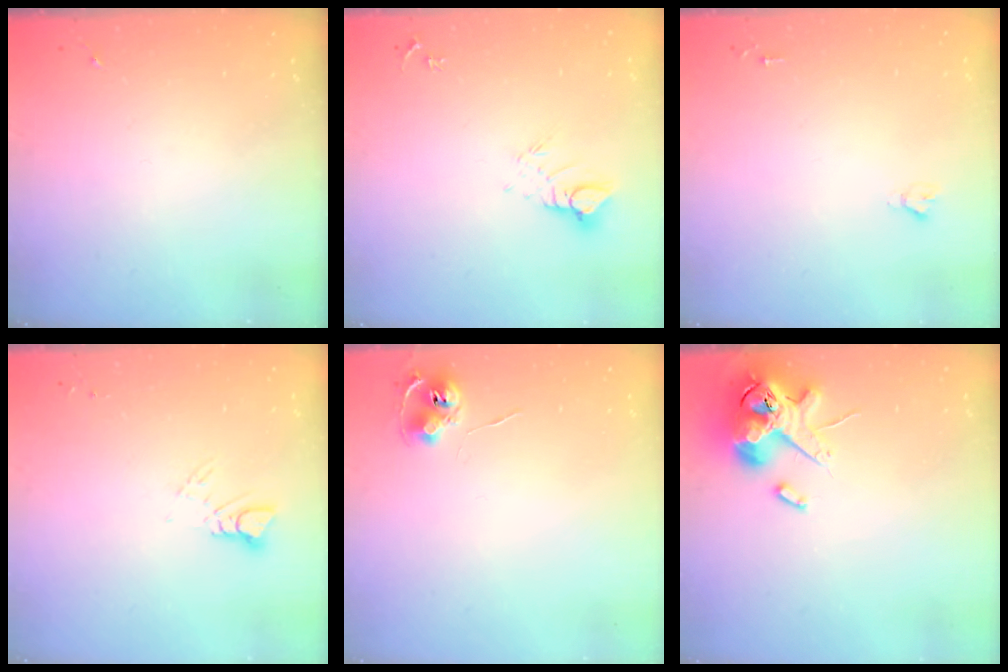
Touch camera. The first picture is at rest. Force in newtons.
{"total": 5.0, "press": 5.0, "slide": 0.3}
{"total": 1.9, "press": 1.9, "slide": 0.2}
{"total": 3.6, "press": 3.6, "slide": 0.1}
{"total": 7.5, "press": 7.5, "slide": 0.5}
{"total": 14.5, "press": 14.3, "slide": 2.4}